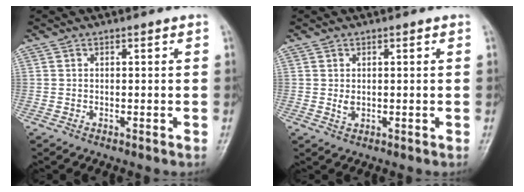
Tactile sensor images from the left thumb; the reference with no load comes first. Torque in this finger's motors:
{"motor_torque": [-0.08, 0.03, -0.07, -0.04, 0.00]}